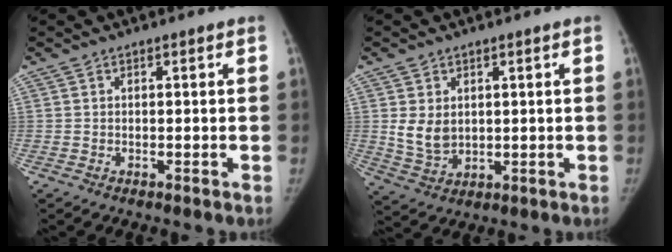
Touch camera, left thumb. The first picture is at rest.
{"total": 6.0, "force": [1.3, 4.5, 3.7], "torque": [-0.051, -0.016, 0.041]}